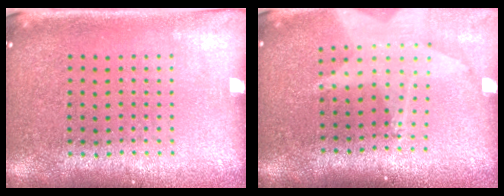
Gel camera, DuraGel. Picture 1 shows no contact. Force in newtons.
{"total": 1.9, "press": 1.5, "slide": 1.2}